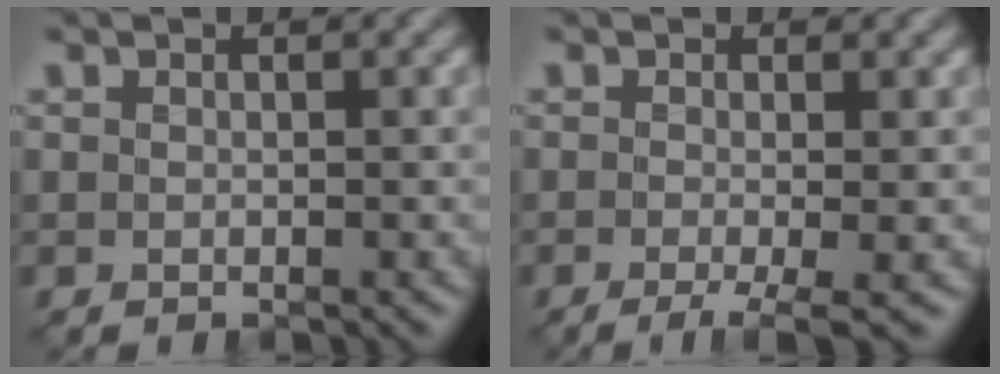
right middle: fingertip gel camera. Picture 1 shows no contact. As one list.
[{"total": 3.2, "force": [-1.4, 0.5, 2.8], "torque": [-0.049, -0.012, -0.028]}]